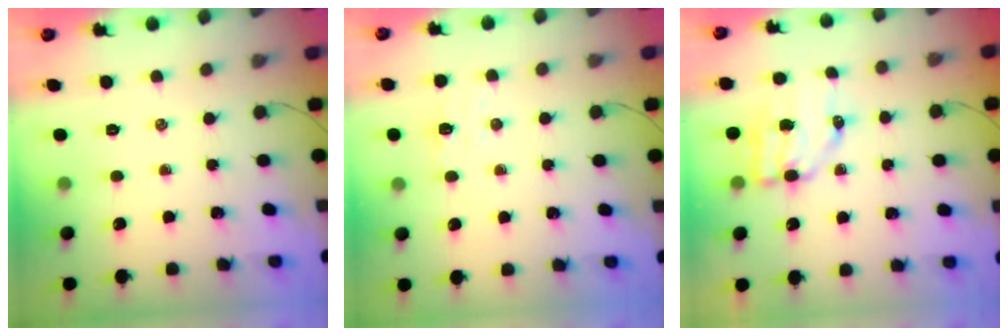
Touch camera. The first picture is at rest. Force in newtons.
{"total": 4.5, "press": 4.4, "slide": 1.0}
{"total": 7.7, "press": 7.6, "slide": 1.1}